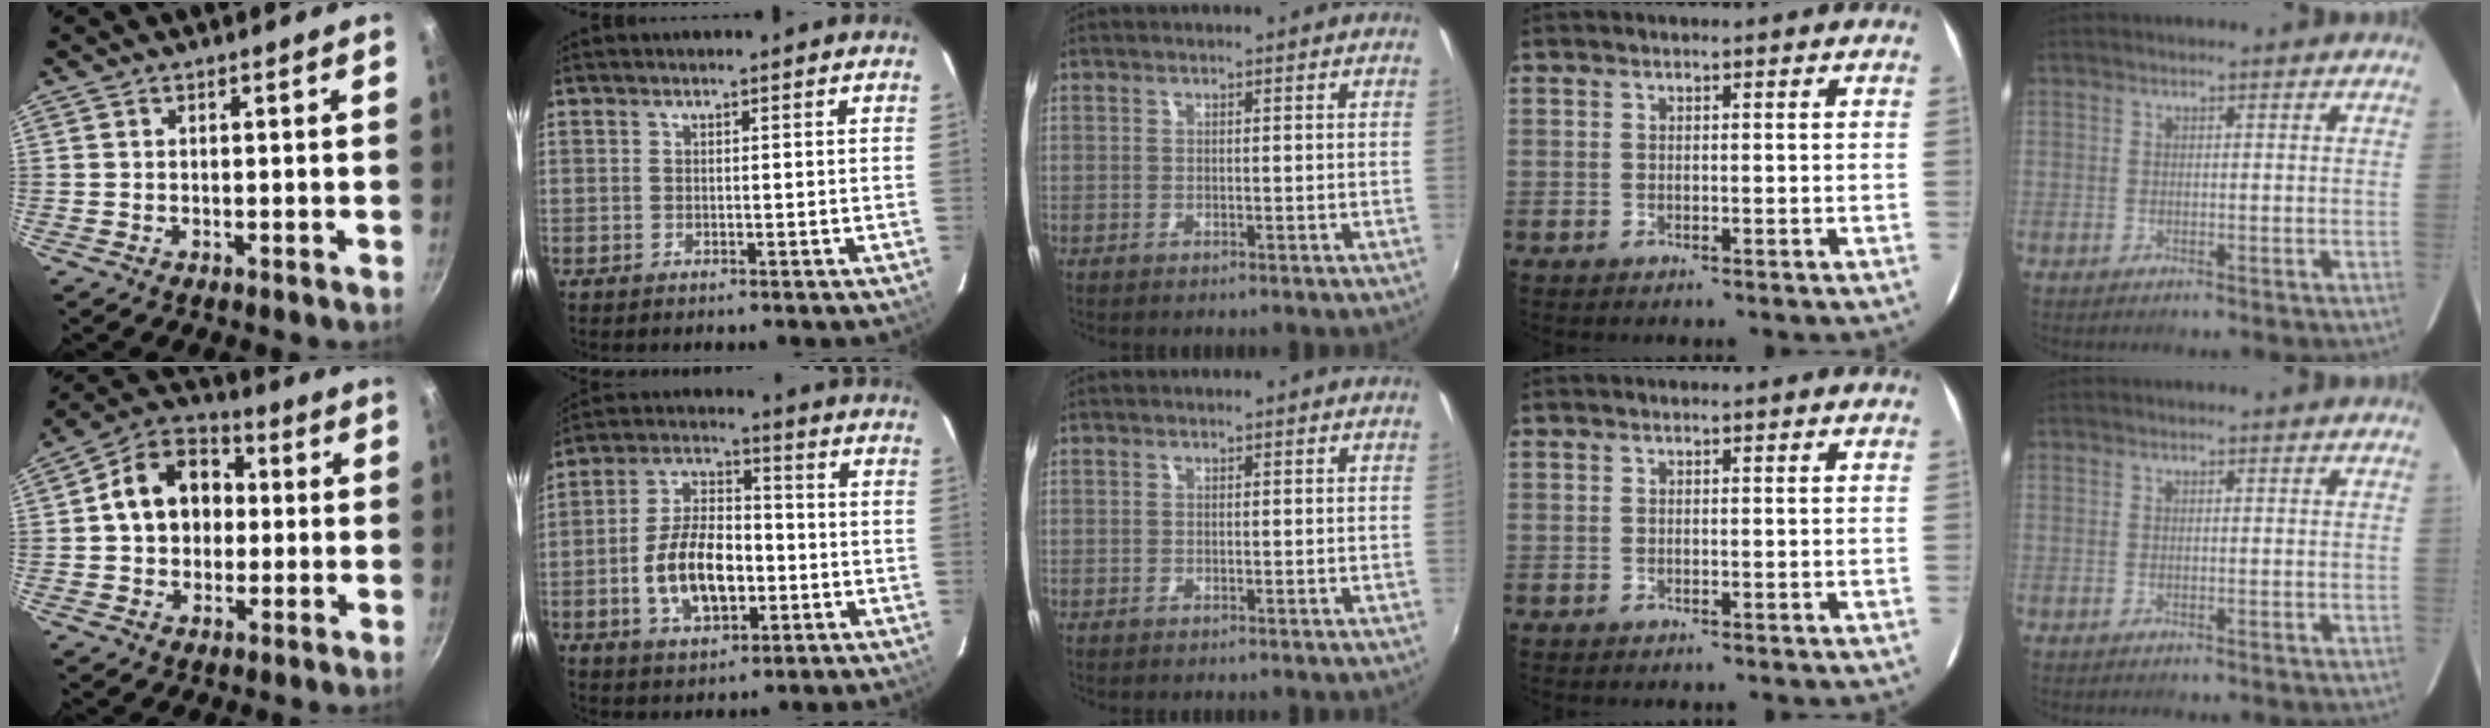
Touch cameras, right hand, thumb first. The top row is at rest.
{"thumb": {"total": 13.8, "force": [1.2, 10.8, 8.5], "torque": [-0.106, 0.029, 0.002]}, "index": {"total": 13.3, "force": [-3.3, 7.3, 10.6], "torque": [-0.208, 0.014, -0.048]}}